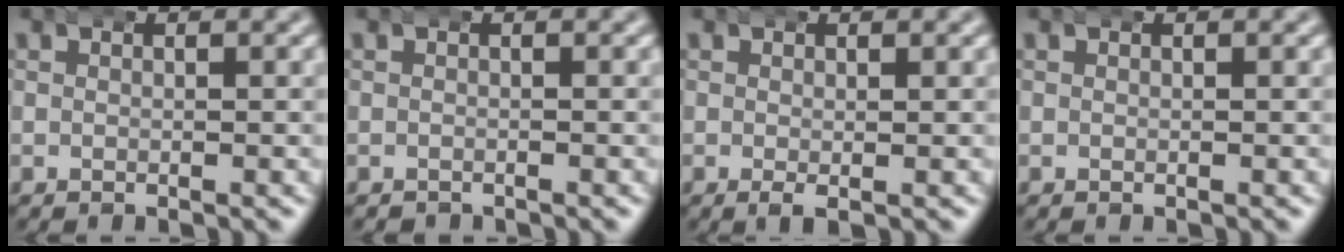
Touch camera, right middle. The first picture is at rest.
{"total": 0.7, "force": [-0.6, 0.0, -0.2], "torque": [-0.002, -0.007, -0.006]}
{"total": 1.1, "force": [-0.4, 0.3, 0.9], "torque": [-0.022, -0.005, -0.004]}
{"total": 0.0}